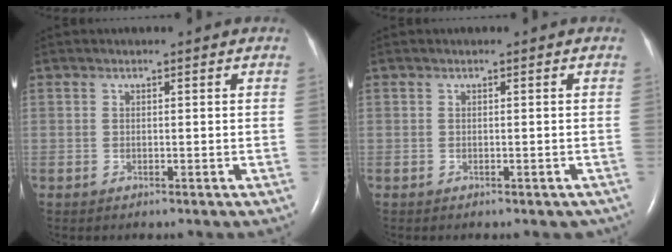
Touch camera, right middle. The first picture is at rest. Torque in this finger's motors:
{"motor_torque": [-0.06, 0.03, 0.03, 0.00]}